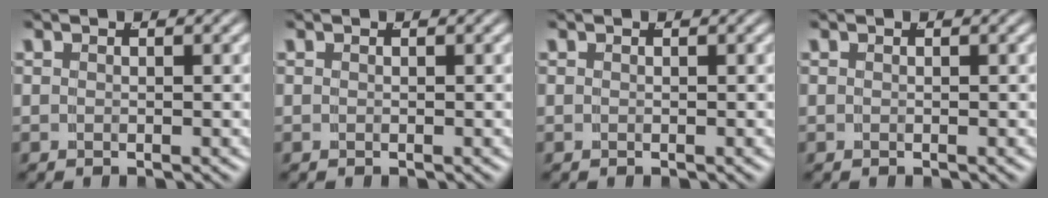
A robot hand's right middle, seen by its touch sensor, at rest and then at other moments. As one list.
[{"total": 0.0}, {"total": 0.0}, {"total": 0.0}]